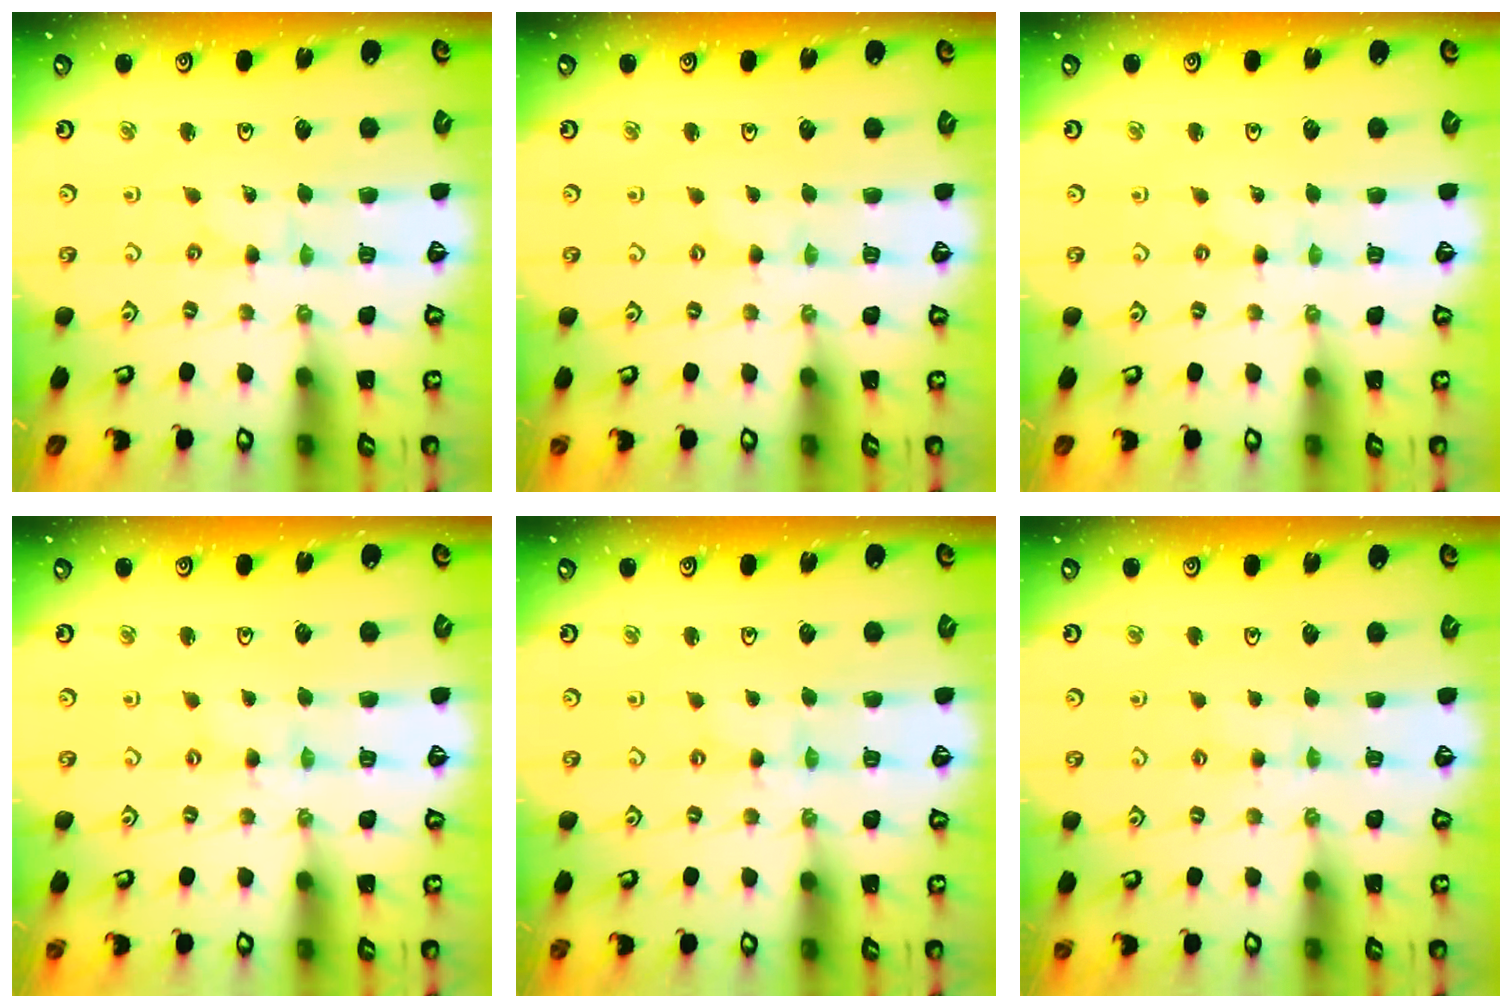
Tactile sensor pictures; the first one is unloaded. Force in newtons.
{"total": 0.0}
{"total": 0.0}
{"total": 1.2, "press": 1.2, "slide": 0.2}
{"total": 0.0}
{"total": 2.8, "press": 2.8, "slide": 0.4}